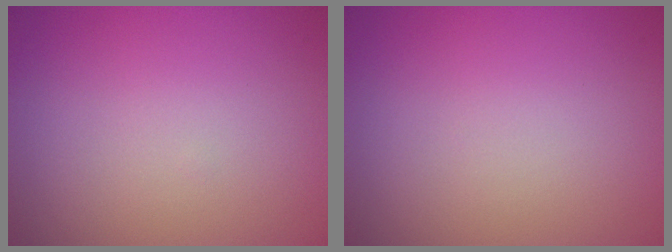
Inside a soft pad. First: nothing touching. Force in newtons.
{"total": 0.0}